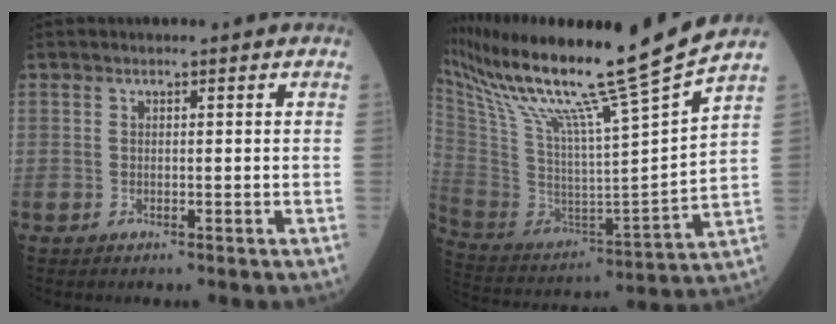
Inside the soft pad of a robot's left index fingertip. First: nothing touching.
{"total": 25.2, "force": [20.2, -2.6, 14.9], "torque": [-0.268, -0.060, 0.339]}